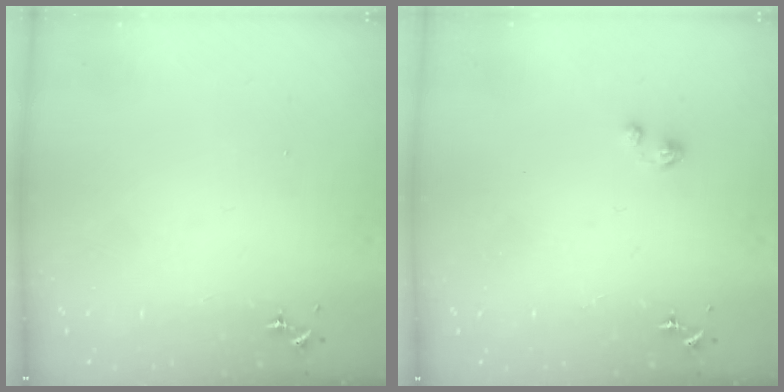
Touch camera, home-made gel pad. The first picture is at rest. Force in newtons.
{"total": 2.7, "press": 2.7, "slide": 0.3}